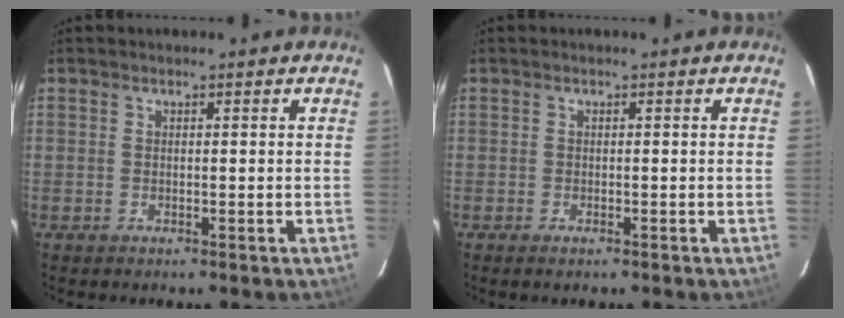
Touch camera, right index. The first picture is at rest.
{"total": 0.9, "force": [-0.7, 0.4, 0.5], "torque": [-0.008, -0.004, -0.013]}